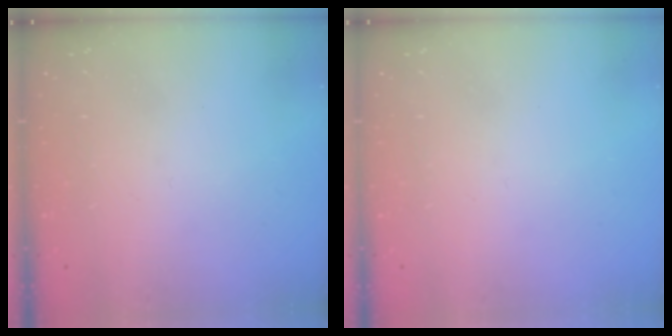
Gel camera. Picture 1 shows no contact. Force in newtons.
{"total": 0.0}